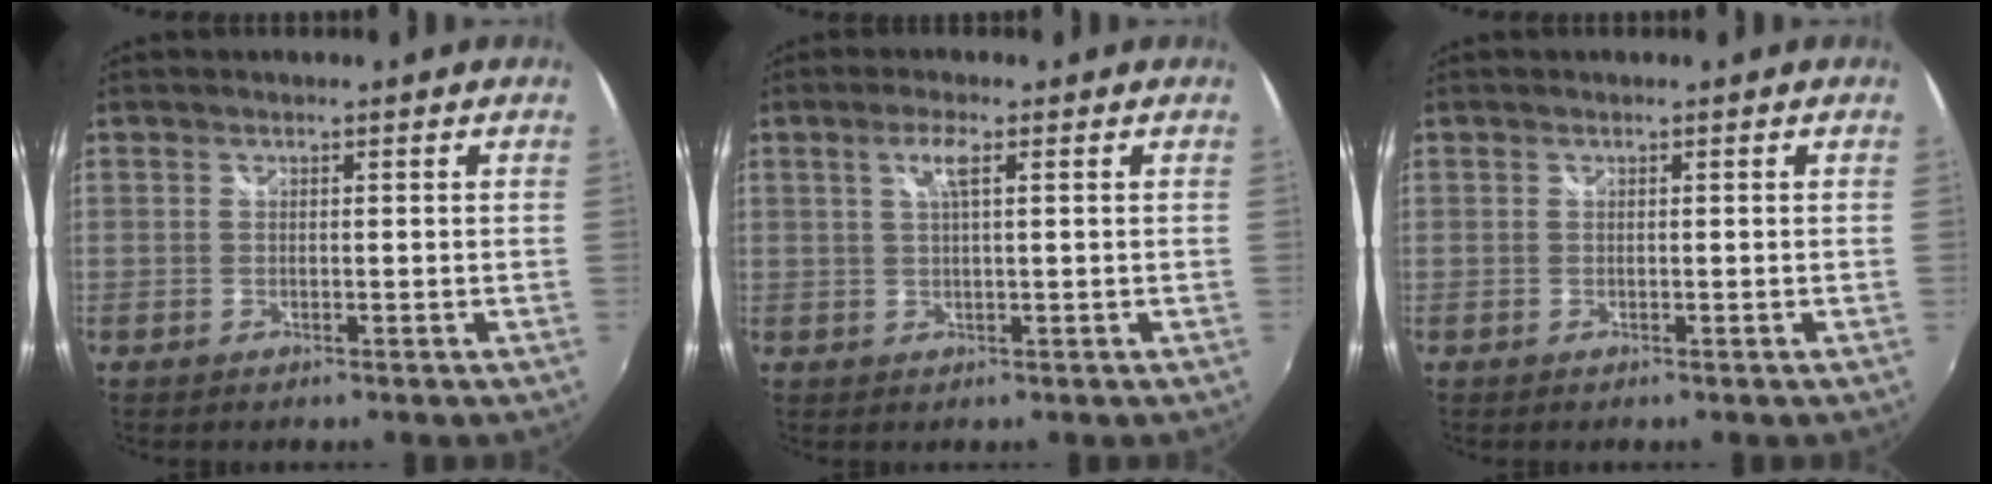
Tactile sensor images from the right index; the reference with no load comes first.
{"total": 3.0, "force": [1.1, 0.1, 2.8], "torque": [-0.054, 0.005, 0.021]}
{"total": 0.0}